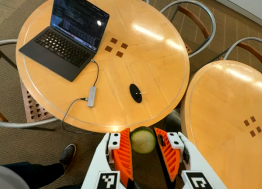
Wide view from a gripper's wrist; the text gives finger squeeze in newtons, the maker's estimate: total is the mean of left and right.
{"total": 7.7, "left": 7.4, "right": 8.0}